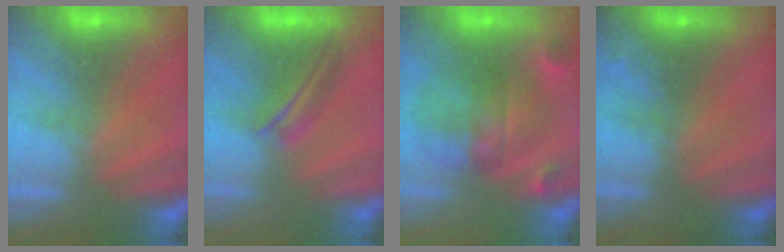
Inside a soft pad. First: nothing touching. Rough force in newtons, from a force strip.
{"total": 6.6}
{"total": 6.7}
{"total": 2.4}